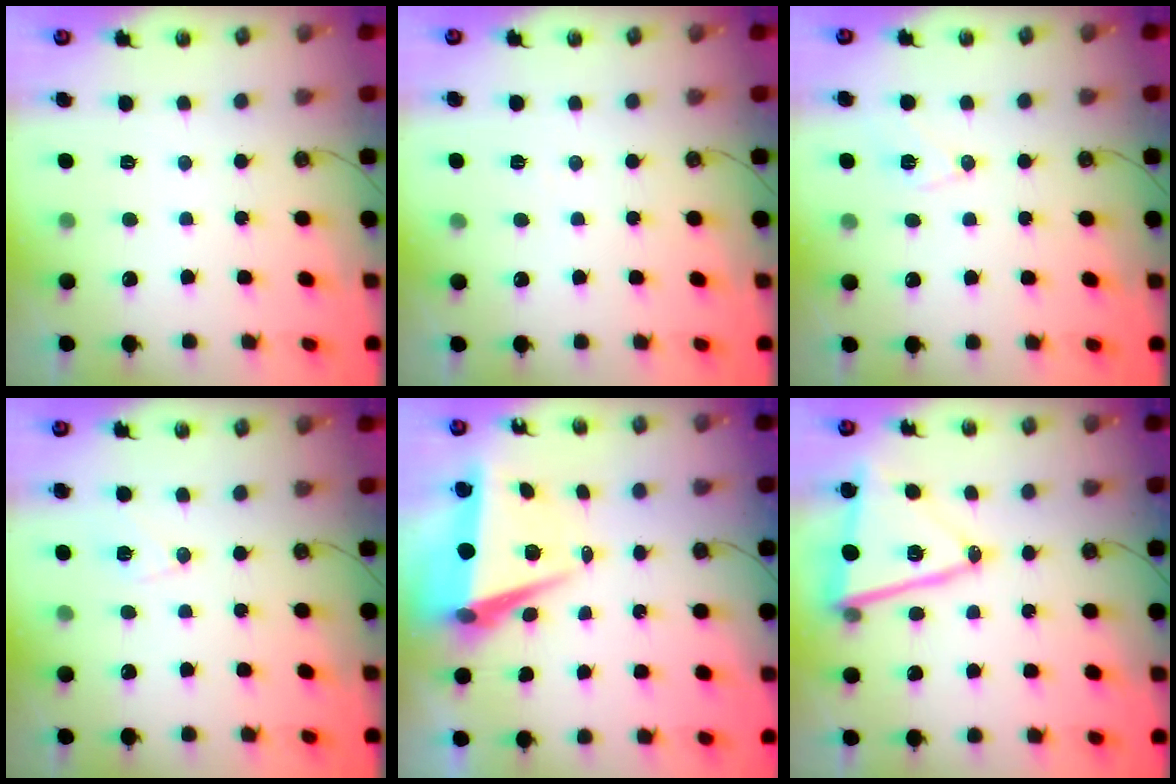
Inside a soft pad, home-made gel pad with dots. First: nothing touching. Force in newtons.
{"total": 4.9, "press": 2.3, "slide": 4.2}
{"total": 7.1, "press": 6.3, "slide": 3.2}
{"total": 7.4, "press": 7.4, "slide": 0.7}
{"total": 7.5, "press": 6.3, "slide": 4.2}
{"total": 14.8, "press": 14.6, "slide": 2.5}